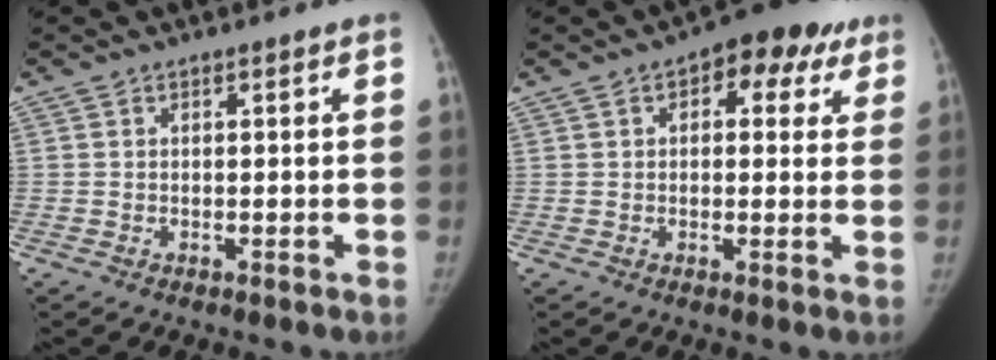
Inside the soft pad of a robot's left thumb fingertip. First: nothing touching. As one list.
[{"total": 9.4, "force": [4.3, 5.3, 6.5], "torque": [-0.044, 0.004, 0.046]}]